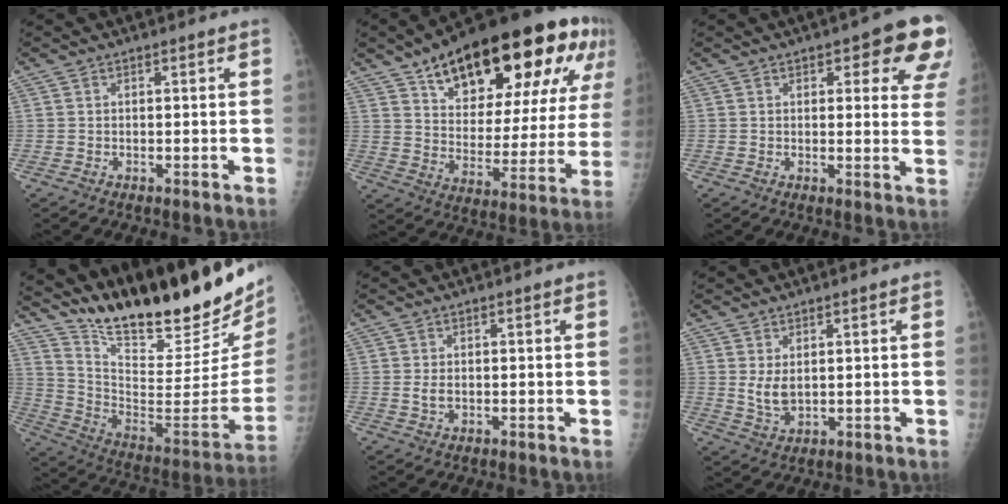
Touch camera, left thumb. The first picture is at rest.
{"total": 30.6, "force": [16.5, 13.2, 22.1], "torque": [-0.293, -0.013, 0.247]}
{"total": 12.1, "force": [5.9, 4.6, 9.5], "torque": [-0.067, -0.019, 0.059]}
{"total": 31.3, "force": [23.7, 8.2, 18.8], "torque": [-0.274, -0.122, 0.364]}
{"total": 1.8, "force": [0.1, 1.1, 1.4], "torque": [-0.024, 0.000, 0.003]}
{"total": 4.1, "force": [1.1, 2.2, 3.3], "torque": [-0.053, -0.015, 0.028]}